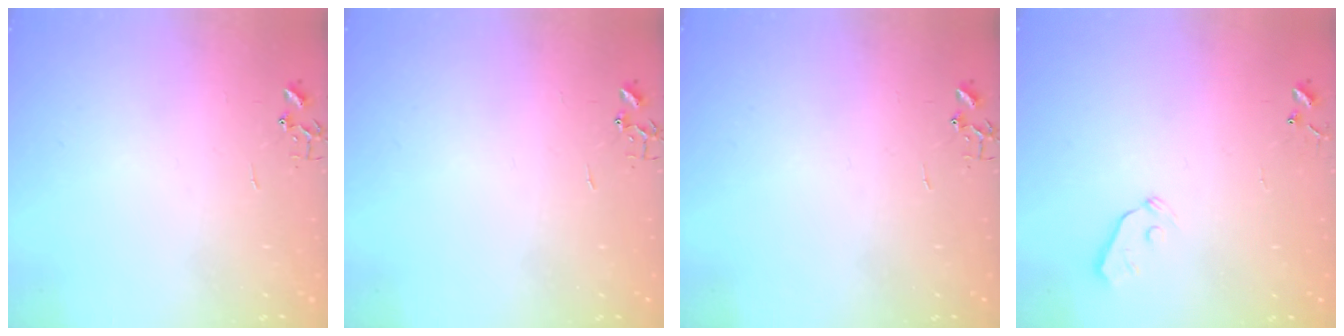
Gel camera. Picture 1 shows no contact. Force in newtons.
{"total": 0.0}
{"total": 0.0}
{"total": 3.7, "press": 3.6, "slide": 0.7}